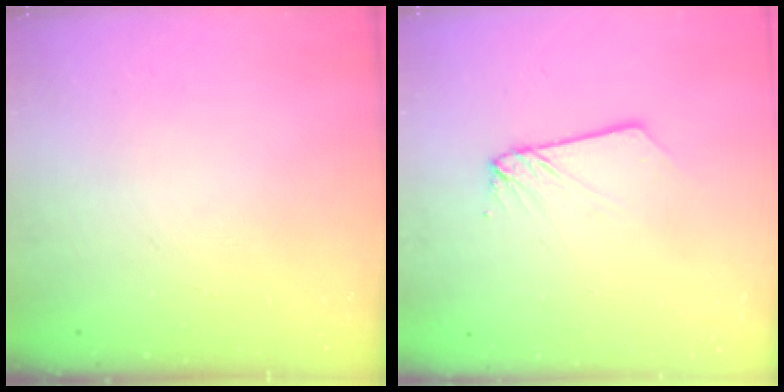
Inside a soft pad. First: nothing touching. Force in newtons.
{"total": 2.5, "press": 2.5, "slide": 0.1}